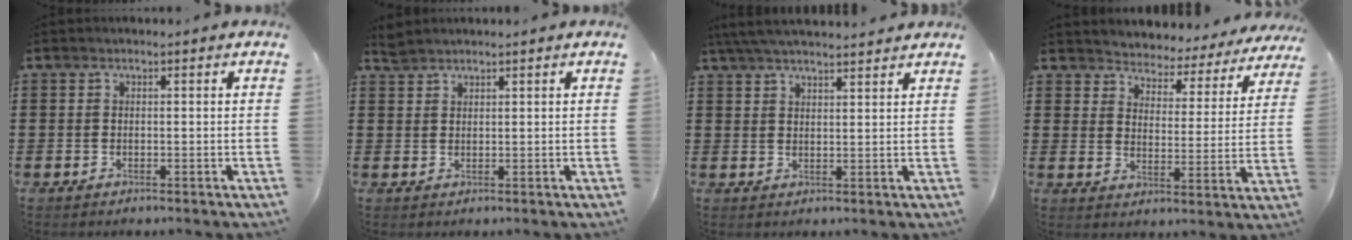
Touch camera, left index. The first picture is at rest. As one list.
[{"total": 1.6, "force": [1.6, 0.2, 0.2], "torque": [-0.008, -0.001, 0.032]}, {"total": 4.4, "force": [4.1, 0.2, 1.6], "torque": [-0.043, -0.011, 0.076]}, {"total": 3.4, "force": [3.3, 0.2, -0.7], "torque": [-0.012, -0.034, 0.050]}]